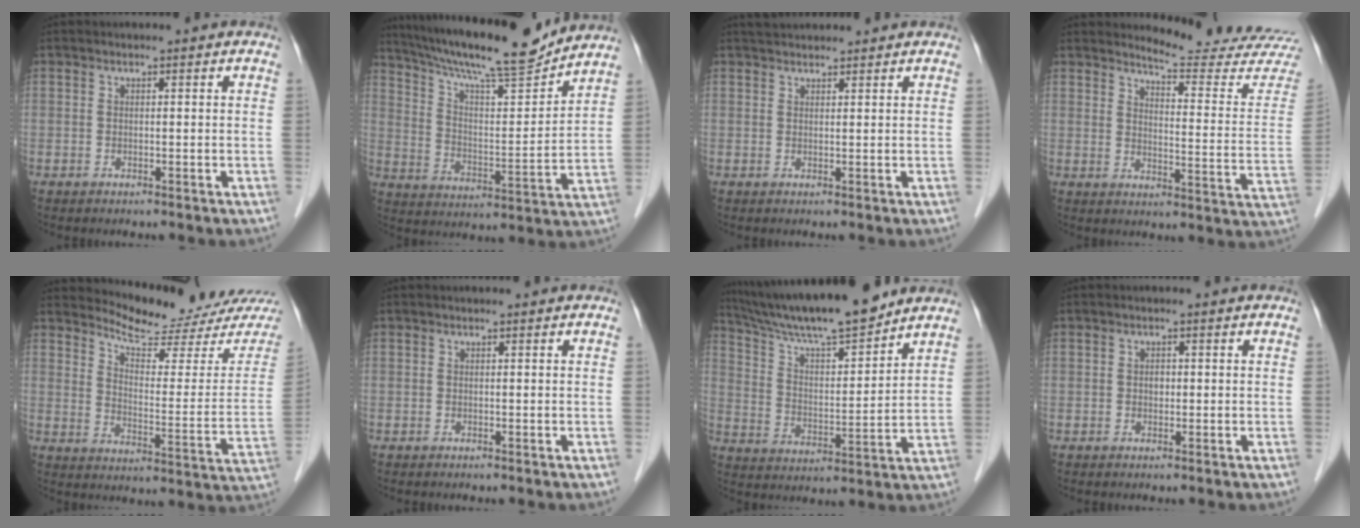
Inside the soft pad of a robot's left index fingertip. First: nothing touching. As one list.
[{"total": 18.3, "force": [16.4, 1.0, 8.0], "torque": [-0.143, -0.004, 0.260]}, {"total": 3.6, "force": [3.4, 0.6, 1.0], "torque": [-0.015, 0.033, 0.056]}, {"total": 16.1, "force": [15.9, -0.8, 2.5], "torque": [-0.027, -0.134, 0.173]}, {"total": 15.6, "force": [14.9, 1.3, 4.2], "torque": [-0.062, -0.081, 0.186]}, {"total": 0.0}, {"total": 15.8, "force": [13.9, 0.8, 7.4], "torque": [-0.132, 0.002, 0.239]}, {"total": 0.5, "force": [-0.3, 0.3, 0.3], "torque": [-0.007, -0.003, -0.004]}]